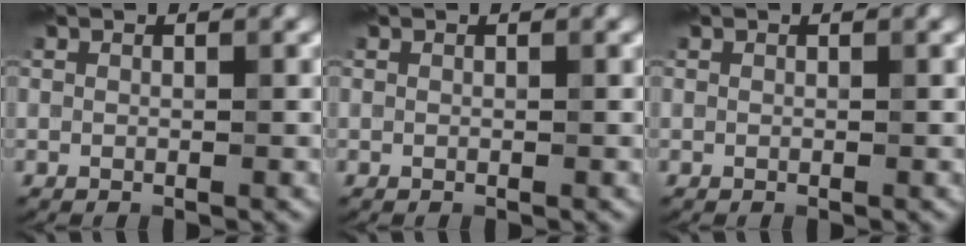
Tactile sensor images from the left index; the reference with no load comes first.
{"total": 0.0}
{"total": 0.0}